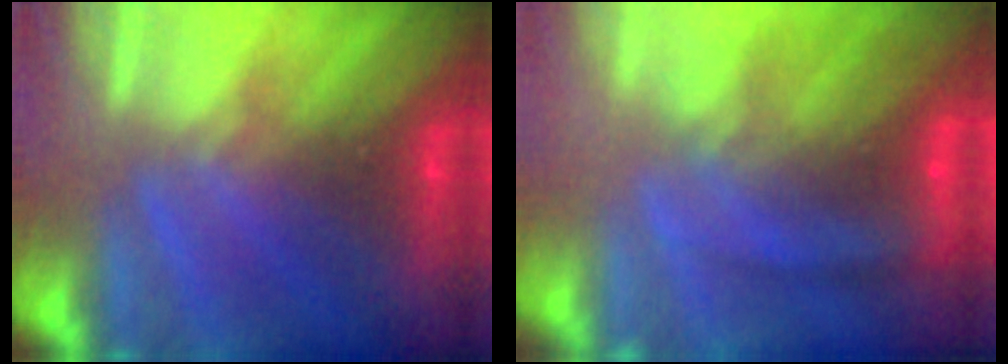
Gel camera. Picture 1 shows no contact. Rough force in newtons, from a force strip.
{"total": 7.7}